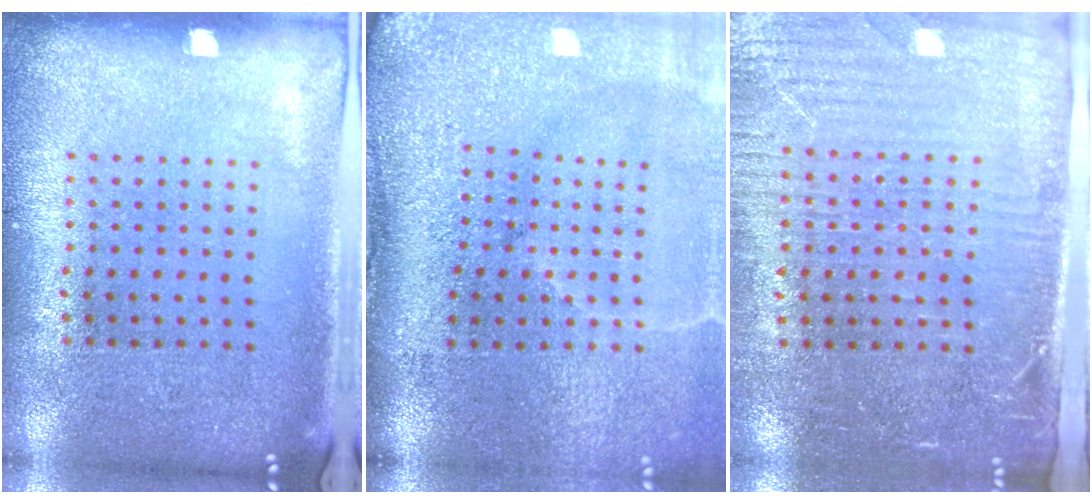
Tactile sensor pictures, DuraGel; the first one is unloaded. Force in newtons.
{"total": 5.0, "press": 4.0, "slide": 3.0}
{"total": 3.5, "press": 3.1, "slide": 1.5}